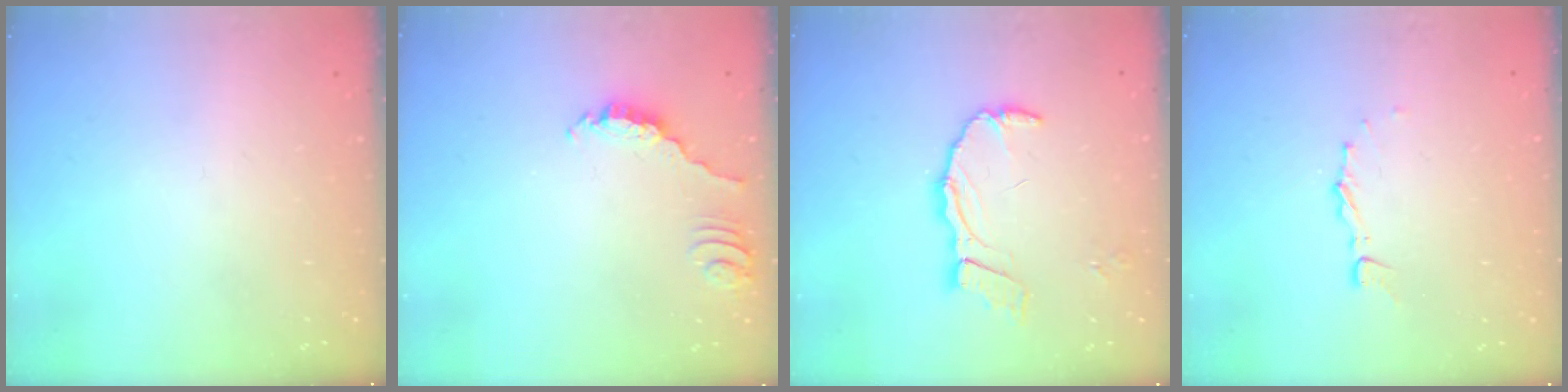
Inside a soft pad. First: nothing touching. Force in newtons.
{"total": 2.3, "press": 2.3, "slide": 0.2}
{"total": 8.9, "press": 8.9, "slide": 0.6}
{"total": 4.5, "press": 4.5, "slide": 0.4}